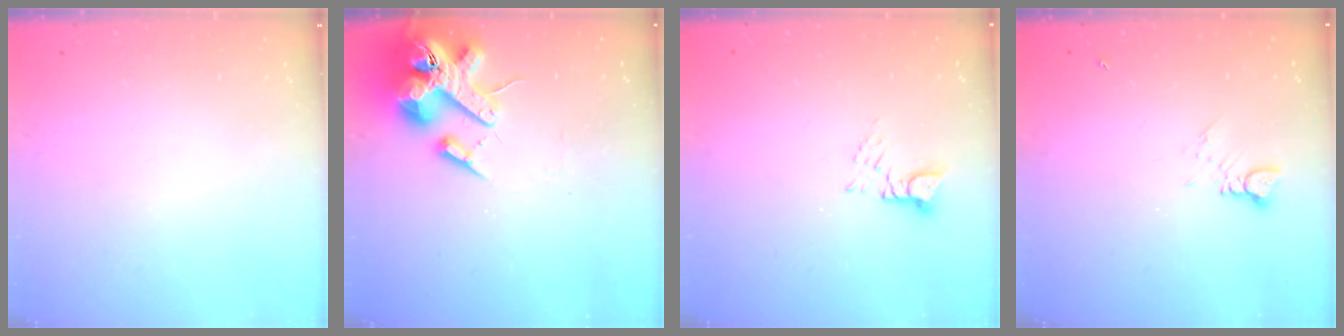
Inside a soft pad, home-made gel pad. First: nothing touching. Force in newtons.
{"total": 17.8, "press": 17.6, "slide": 2.6}
{"total": 3.0, "press": 3.0, "slide": 0.4}
{"total": 2.4, "press": 2.3, "slide": 0.3}